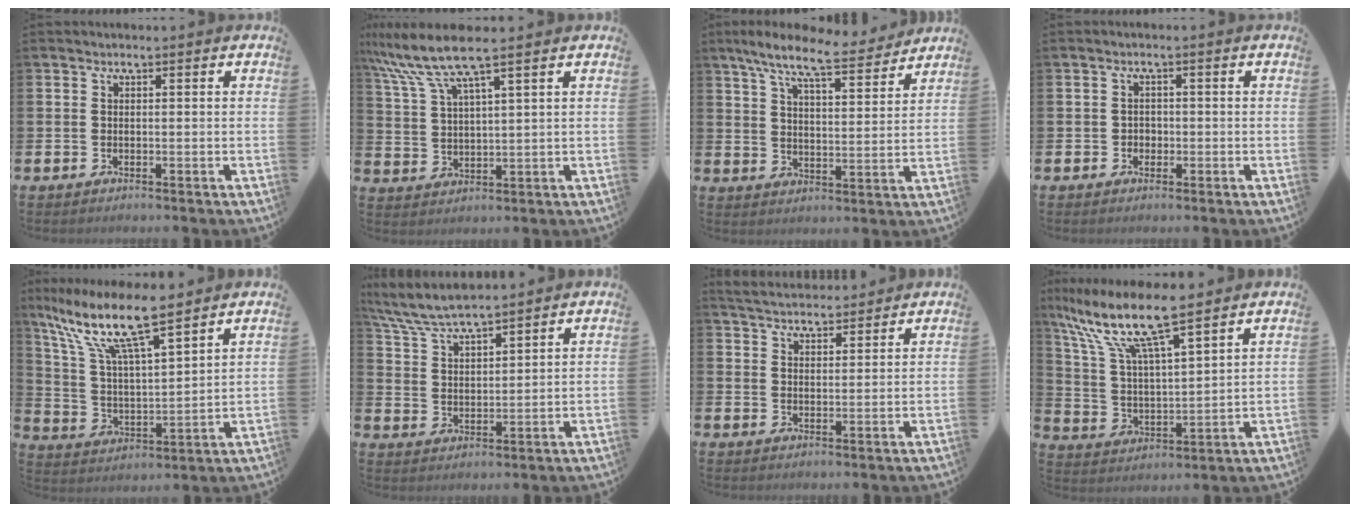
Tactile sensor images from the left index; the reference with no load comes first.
{"total": 7.9, "force": [6.3, 0.8, 4.8], "torque": [-0.117, -0.015, 0.111]}
{"total": 9.2, "force": [8.1, 1.4, 4.2], "torque": [-0.097, -0.041, 0.140]}
{"total": 1.4, "force": [-0.6, 1.3, 0.3], "torque": [-0.007, 0.004, -0.014]}
{"total": 11.8, "force": [9.5, 2.1, 6.7], "torque": [-0.170, -0.045, 0.162]}
{"total": 6.6, "force": [6.3, 0.7, 1.8], "torque": [-0.065, -0.026, 0.115]}
{"total": 4.4, "force": [4.4, 0.7, 0.1], "torque": [-0.024, -0.020, 0.081]}
{"total": 11.0, "force": [9.3, 1.5, 5.7], "torque": [-0.153, -0.048, 0.160]}